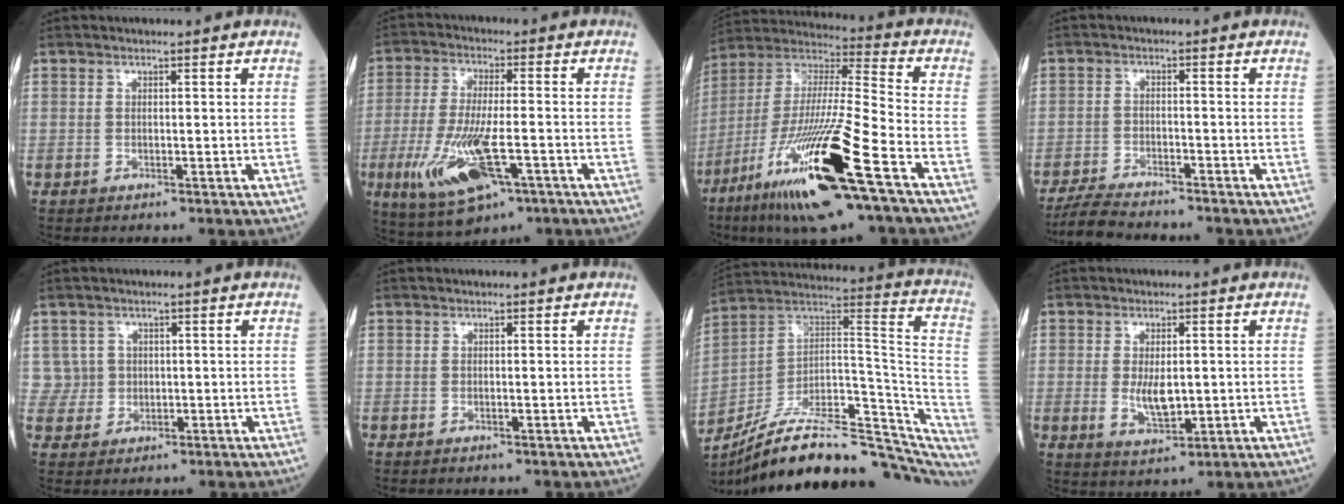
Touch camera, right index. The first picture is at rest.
{"total": 13.0, "force": [-4.9, 3.5, 11.6], "torque": [-0.235, -0.023, -0.077]}
{"total": 22.7, "force": [-11.1, 1.1, 19.8], "torque": [-0.399, -0.052, -0.209]}
{"total": 6.5, "force": [-6.1, 0.2, 2.3], "torque": [-0.039, -0.022, -0.107]}
{"total": 3.2, "force": [0.9, 3.1, -0.3], "torque": [0.017, 0.005, 0.016]}
{"total": 0.0}
{"total": 29.2, "force": [-23.3, 9.0, 15.1], "torque": [-0.190, 0.040, -0.341]}
{"total": 4.8, "force": [-0.1, 2.0, 4.4], "torque": [-0.084, -0.010, 0.005]}